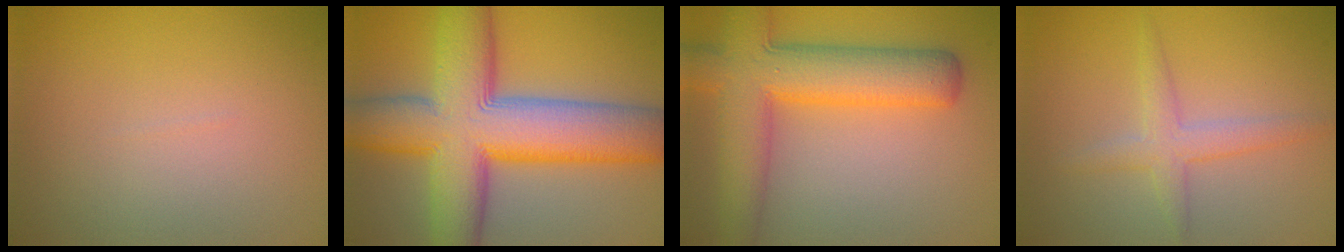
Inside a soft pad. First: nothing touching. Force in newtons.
{"total": 14.3, "press": 14.3, "slide": 0.6}
{"total": 8.9, "press": 8.9, "slide": 0.4}
{"total": 2.5, "press": 2.5, "slide": 0.0}